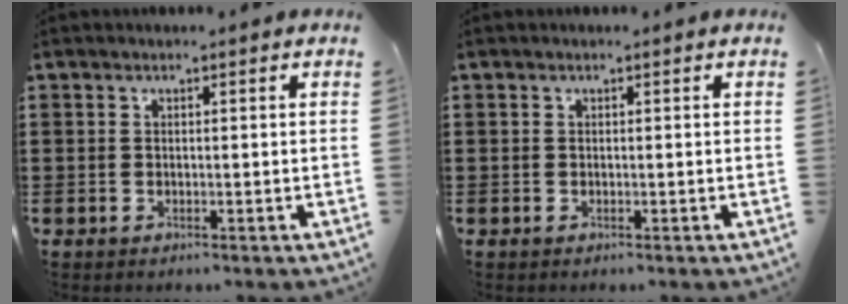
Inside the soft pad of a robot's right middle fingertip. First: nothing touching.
{"total": 0.0}